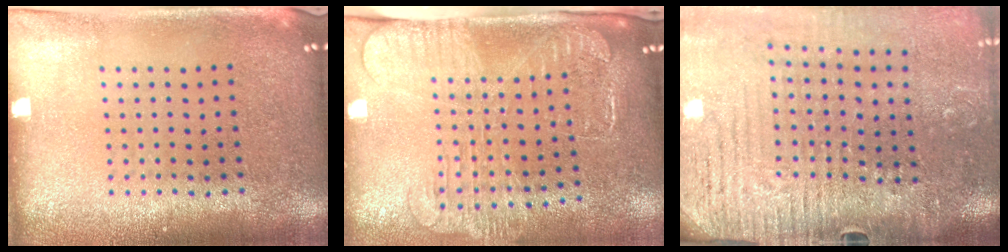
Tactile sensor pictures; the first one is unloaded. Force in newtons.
{"total": 2.6, "press": 2.0, "slide": 1.6}
{"total": 4.1, "press": 3.8, "slide": 1.4}